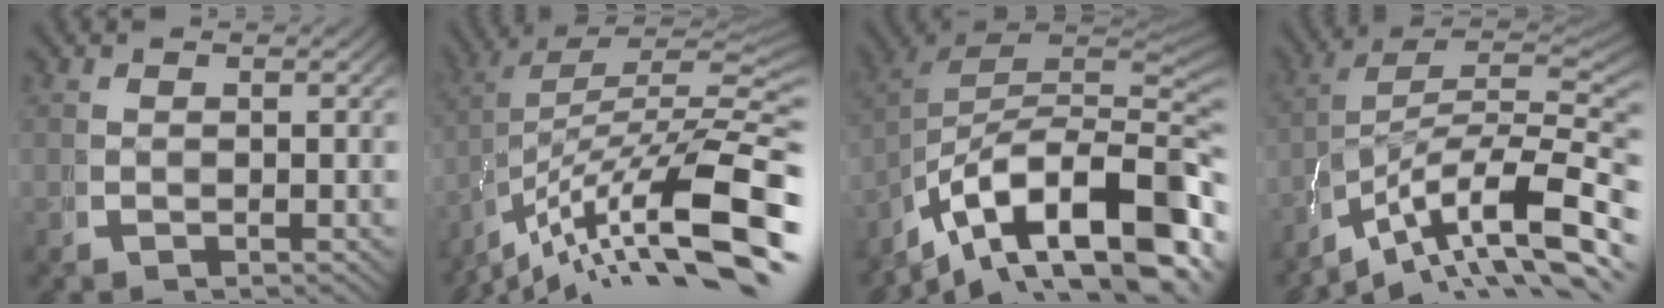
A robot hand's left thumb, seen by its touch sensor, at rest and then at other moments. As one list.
[{"total": 14.8, "force": [-6.9, 7.7, 10.6], "torque": [-0.176, -0.044, -0.079]}, {"total": 17.0, "force": [-4.6, 9.8, 13.0], "torque": [-0.250, -0.064, -0.045]}, {"total": 15.2, "force": [-3.7, 9.4, 11.4], "torque": [-0.185, -0.051, -0.038]}]